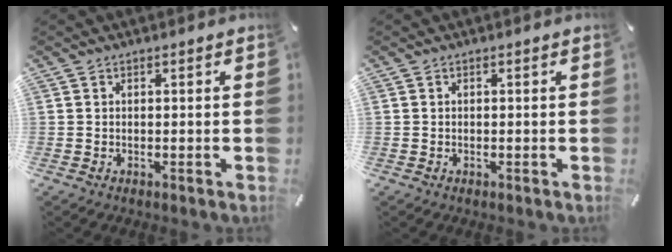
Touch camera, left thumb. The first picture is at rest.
{"total": 0.0}